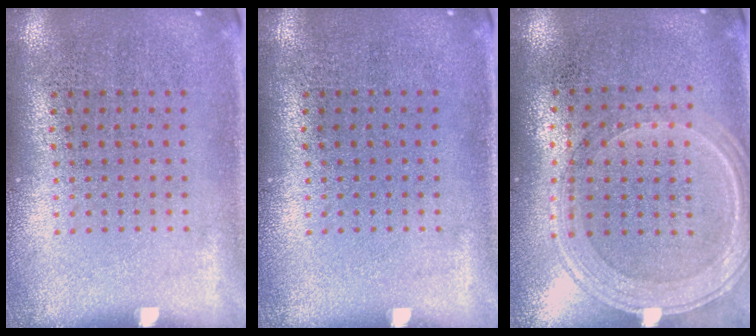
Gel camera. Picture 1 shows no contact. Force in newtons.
{"total": 0.0}
{"total": 1.3, "press": 1.3, "slide": 0.3}